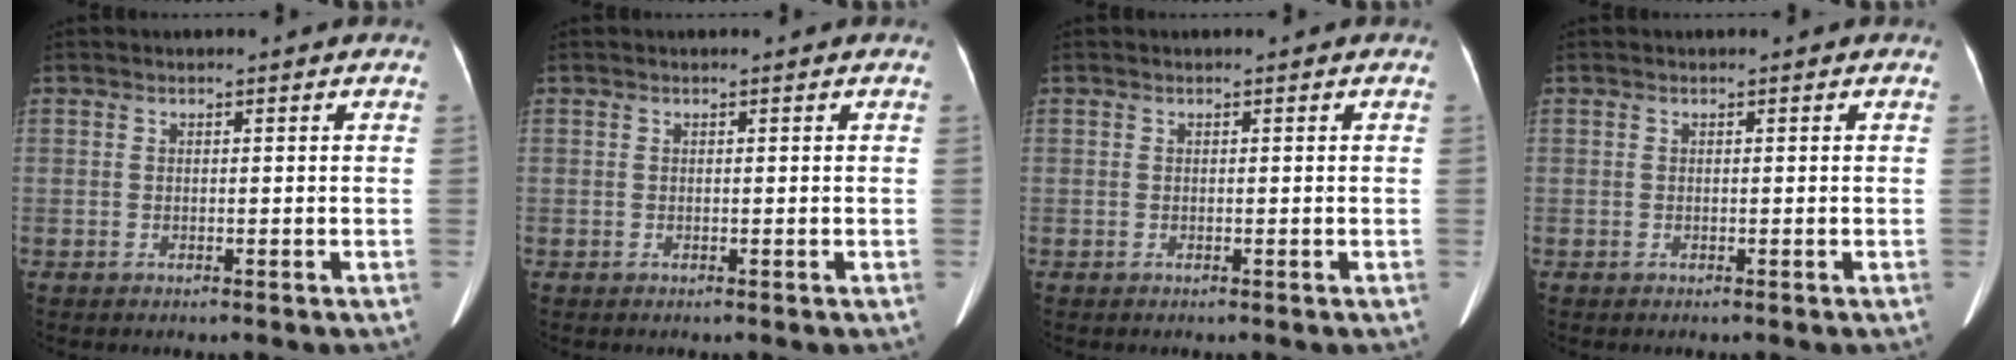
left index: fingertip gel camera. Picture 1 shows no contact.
{"total": 0.0}
{"total": 0.0}
{"total": 0.0}